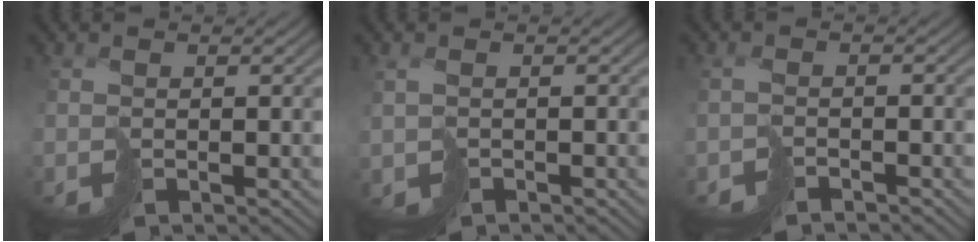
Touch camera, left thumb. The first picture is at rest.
{"total": 1.9, "force": [-0.3, 1.5, 1.2], "torque": [-0.036, -0.009, -0.006]}
{"total": 2.1, "force": [-1.6, 0.9, 1.0], "torque": [-0.021, 0.001, -0.038]}